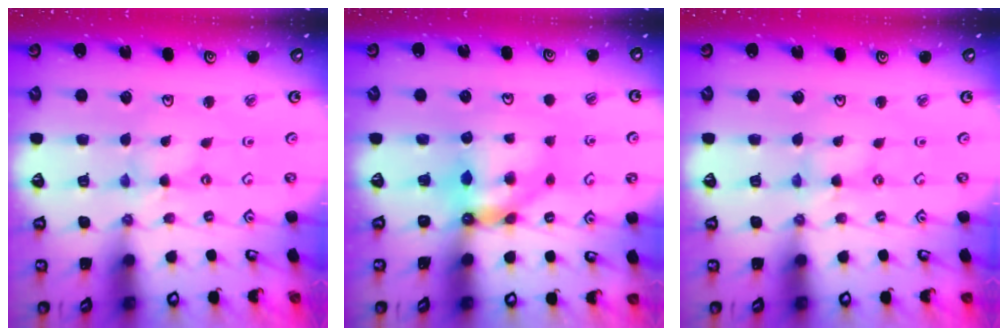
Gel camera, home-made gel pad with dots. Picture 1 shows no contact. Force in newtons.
{"total": 7.1, "press": 7.1, "slide": 0.5}
{"total": 2.4, "press": 2.3, "slide": 0.4}